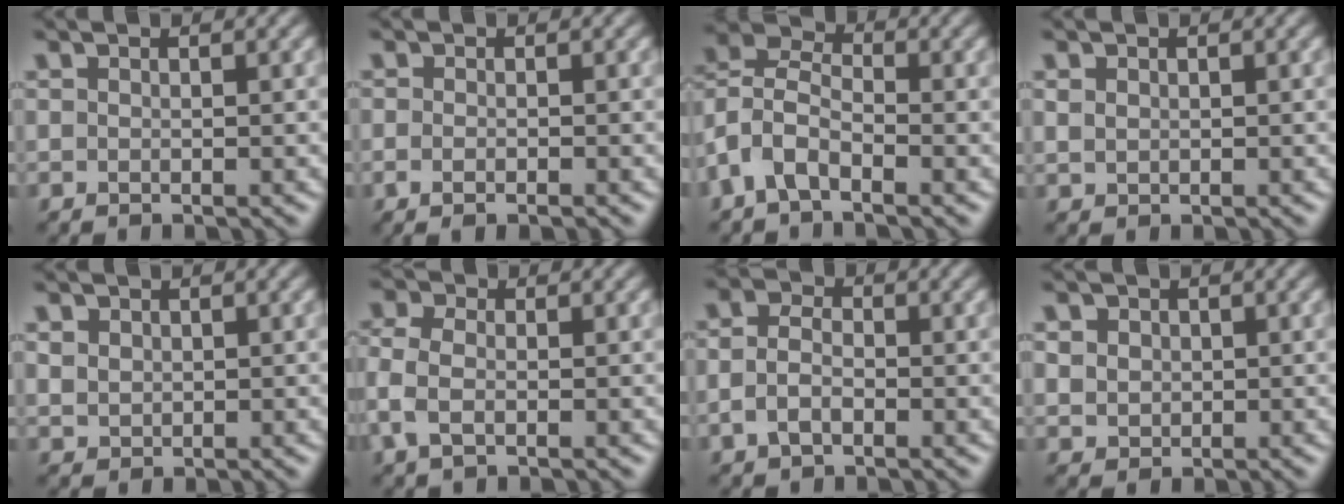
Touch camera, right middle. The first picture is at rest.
{"total": 1.5, "force": [-0.7, 0.4, 1.3], "torque": [-0.022, -0.006, -0.012]}
{"total": 5.4, "force": [-2.3, 3.0, 3.8], "torque": [-0.080, 0.010, -0.064]}
{"total": 1.0, "force": [0.4, 0.8, 0.4], "torque": [-0.010, -0.002, 0.011]}
{"total": 1.5, "force": [0.7, 1.2, 0.5], "torque": [-0.011, -0.004, 0.016]}
{"total": 3.5, "force": [-0.8, 2.3, 2.6], "torque": [-0.077, 0.001, -0.023]}
{"total": 2.7, "force": [-0.7, 1.8, 1.9], "torque": [-0.045, 0.001, -0.019]}
{"total": 3.3, "force": [1.3, 2.6, 1.4], "torque": [-0.036, 0.009, 0.024]}